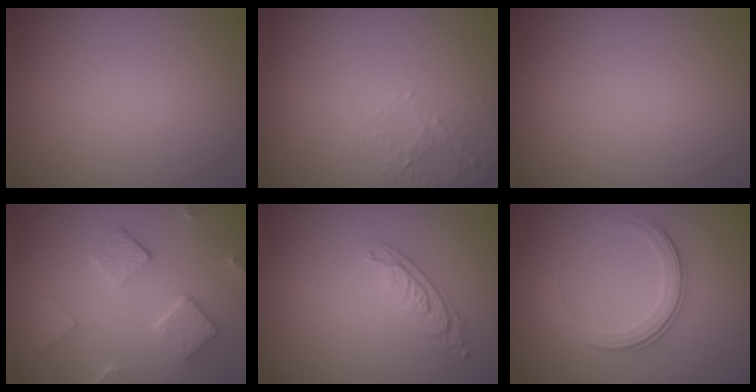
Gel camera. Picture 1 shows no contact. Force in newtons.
{"total": 1.8, "press": 1.7, "slide": 0.5}
{"total": 0.0}
{"total": 4.8, "press": 3.7, "slide": 3.0}
{"total": 2.9, "press": 2.0, "slide": 2.0}
{"total": 3.5, "press": 2.6, "slide": 2.4}